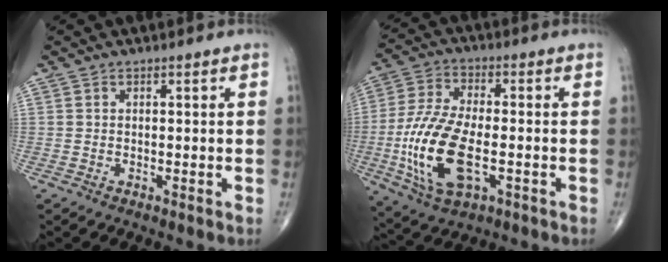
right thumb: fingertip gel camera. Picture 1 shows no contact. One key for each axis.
{"total": 16.6, "fx": -3.6, "fy": 7.8, "fz": 14.2, "tx": -0.298, "ty": 0.007, "tz": -0.061}